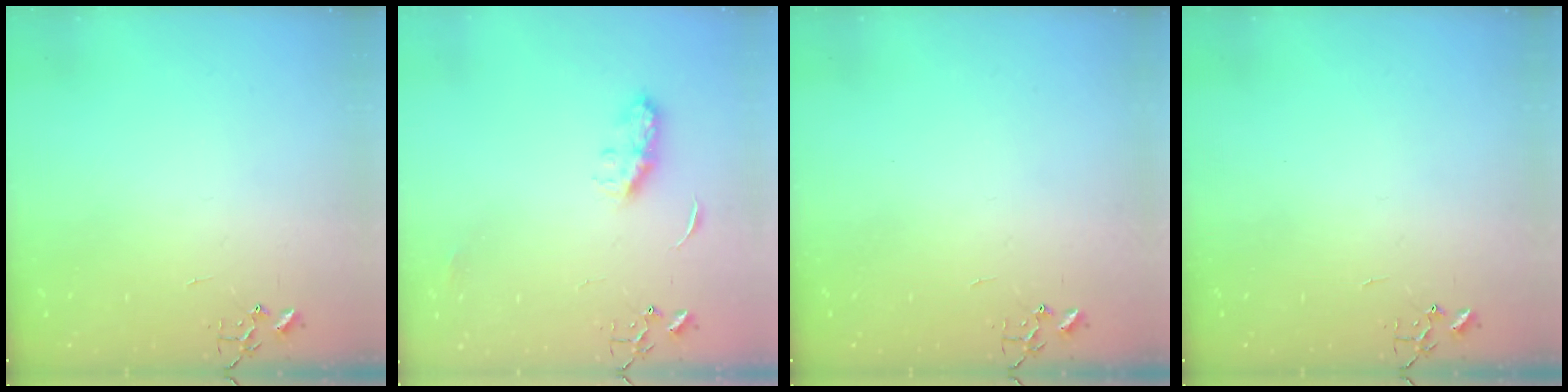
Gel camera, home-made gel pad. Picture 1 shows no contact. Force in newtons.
{"total": 7.2, "press": 7.2, "slide": 0.3}
{"total": 0.0}
{"total": 0.0}